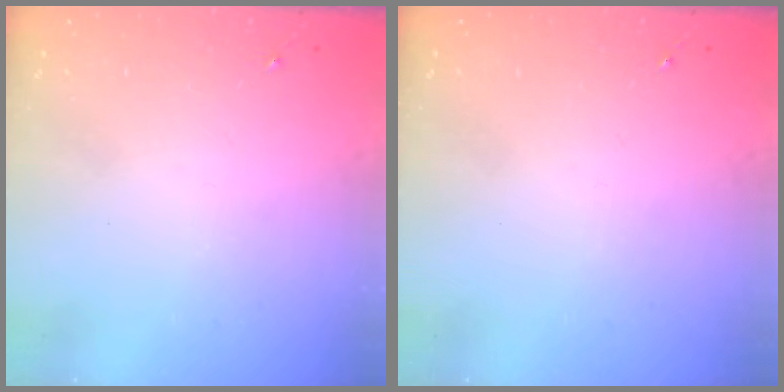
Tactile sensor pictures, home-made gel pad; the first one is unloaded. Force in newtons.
{"total": 0.0}